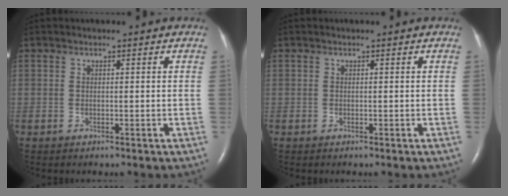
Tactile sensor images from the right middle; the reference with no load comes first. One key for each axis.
{"total": 0.0}